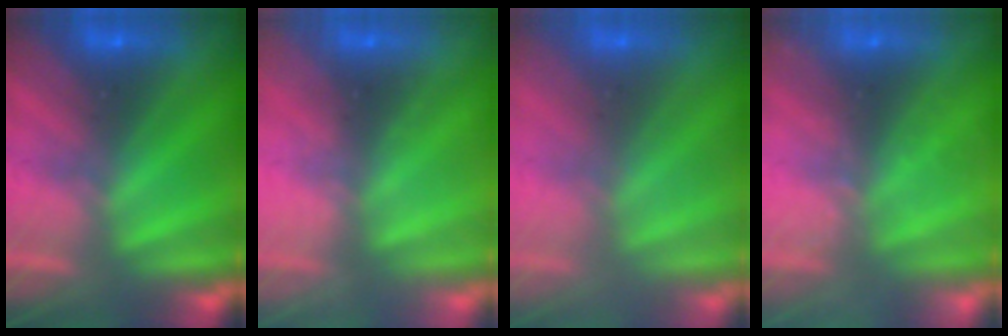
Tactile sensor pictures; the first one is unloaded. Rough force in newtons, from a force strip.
{"total": 2.1}
{"total": 2.8}
{"total": 2.3}